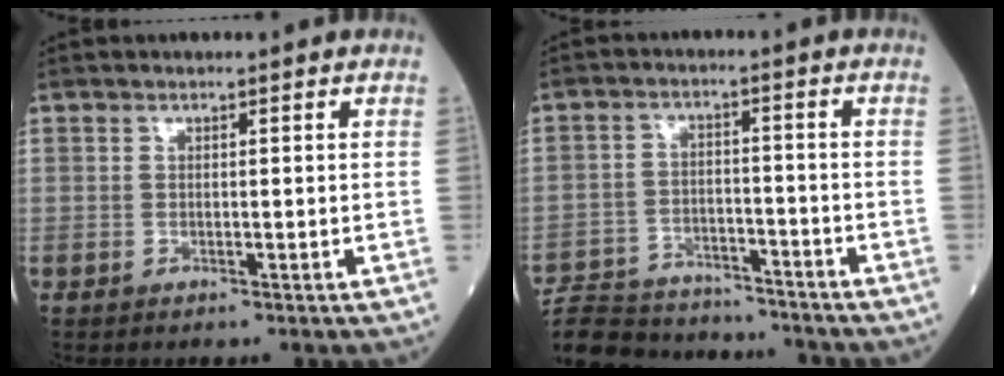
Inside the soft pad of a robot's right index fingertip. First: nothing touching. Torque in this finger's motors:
{"motor_torque": [-0.10, -0.40, -0.48, -0.21]}